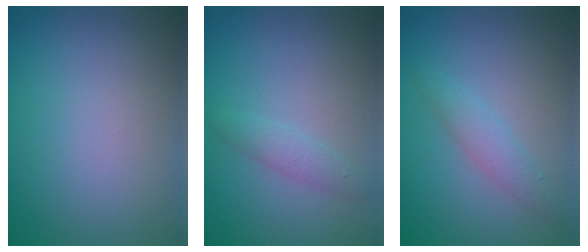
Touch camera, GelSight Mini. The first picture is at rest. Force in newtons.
{"total": 1.6, "press": 1.6, "slide": 0.1}
{"total": 1.9, "press": 1.9, "slide": 0.0}